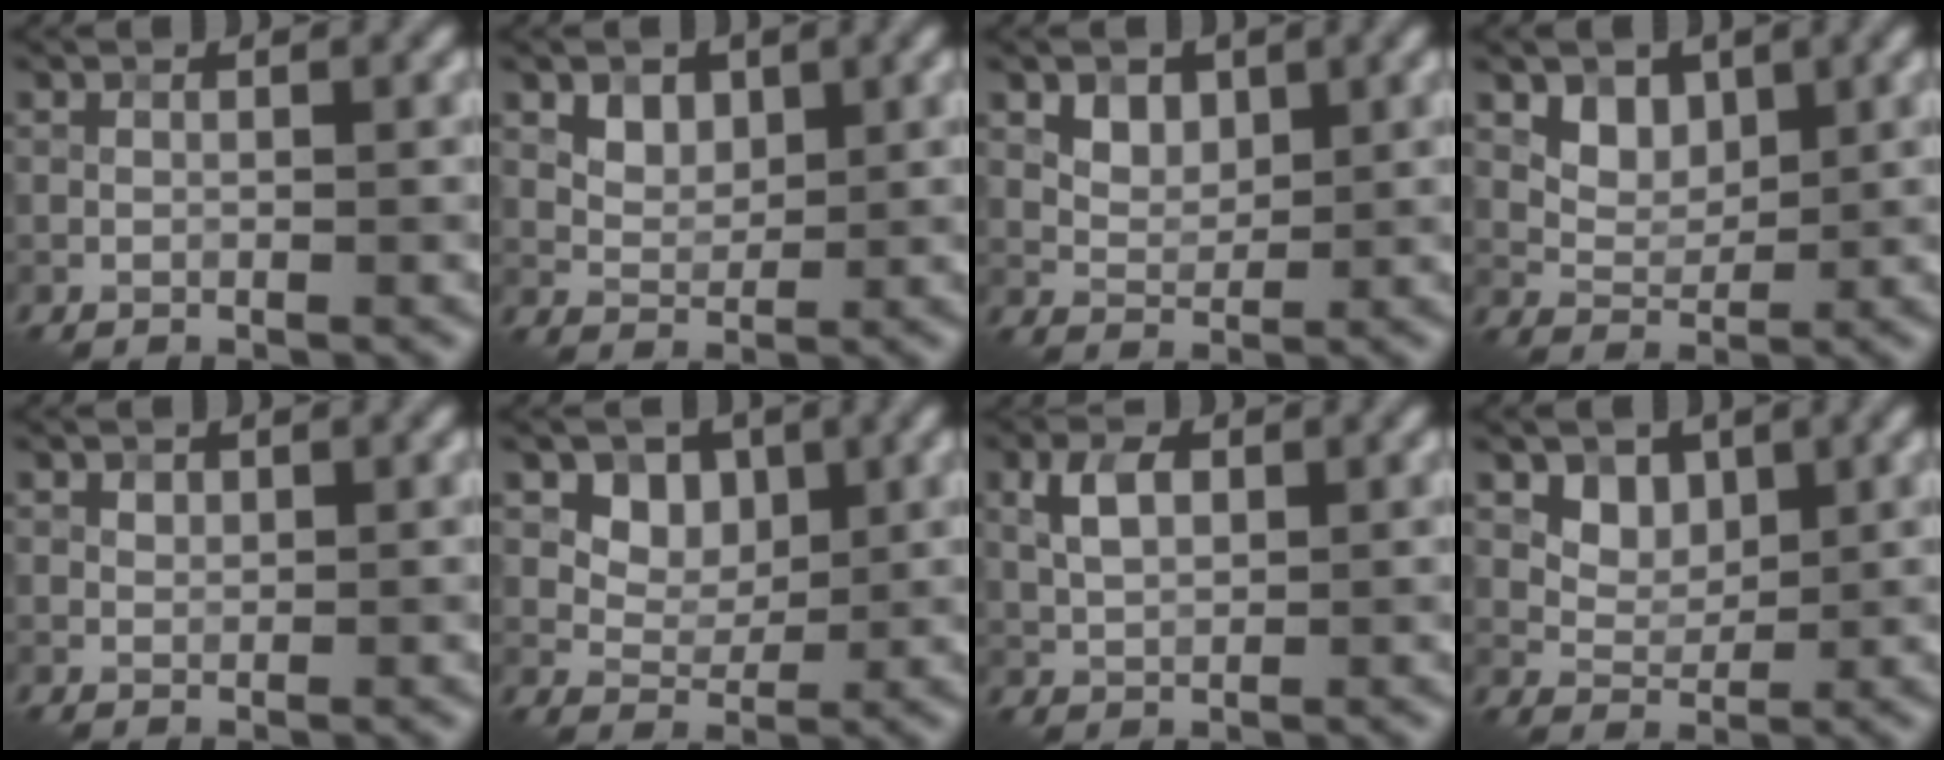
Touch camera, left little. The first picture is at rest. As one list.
[{"total": 2.3, "force": [1.1, 1.7, 1.1], "torque": [-0.021, -0.008, 0.026]}, {"total": 2.3, "force": [1.2, 1.7, 1.1], "torque": [-0.022, -0.008, 0.026]}, {"total": 2.8, "force": [1.4, 2.1, 1.3], "torque": [-0.025, -0.015, 0.034]}, {"total": 0.8, "force": [0.5, 0.6, 0.3], "torque": [-0.005, -0.001, 0.009]}, {"total": 3.6, "force": [1.4, 2.8, 1.7], "torque": [-0.029, -0.010, 0.027]}, {"total": 3.2, "force": [0.9, 1.9, 2.4], "torque": [-0.050, 0.006, 0.018]}, {"total": 2.8, "force": [1.4, 2.1, 1.2], "torque": [-0.024, -0.015, 0.033]}]